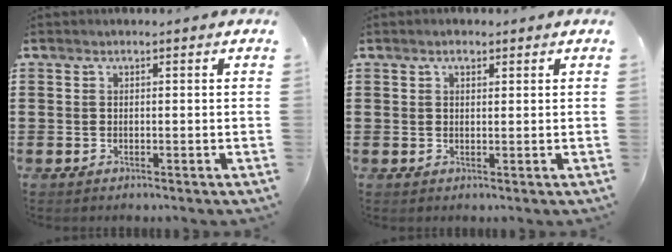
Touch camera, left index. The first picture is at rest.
{"total": 1.4, "force": [0.9, 0.6, 0.8], "torque": [-0.018, 0.004, 0.016]}